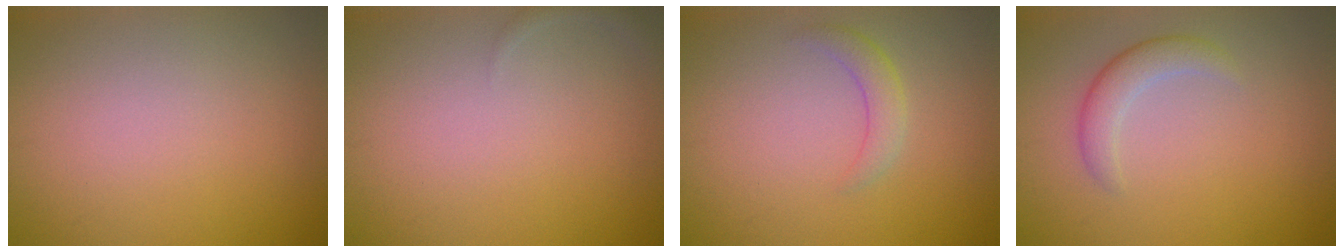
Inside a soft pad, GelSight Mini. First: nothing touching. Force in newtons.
{"total": 0.7, "press": 0.7, "slide": 0.1}
{"total": 1.7, "press": 1.7, "slide": 0.0}
{"total": 2.3, "press": 2.3, "slide": 0.2}